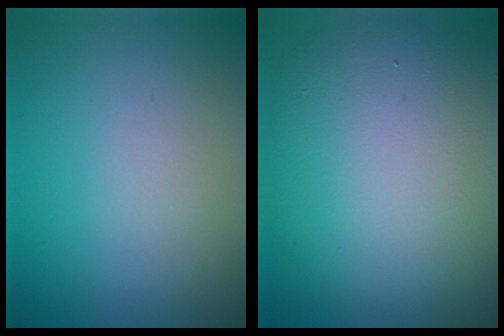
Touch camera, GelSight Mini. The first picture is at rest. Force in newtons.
{"total": 13.1, "press": 13.1, "slide": 0.6}